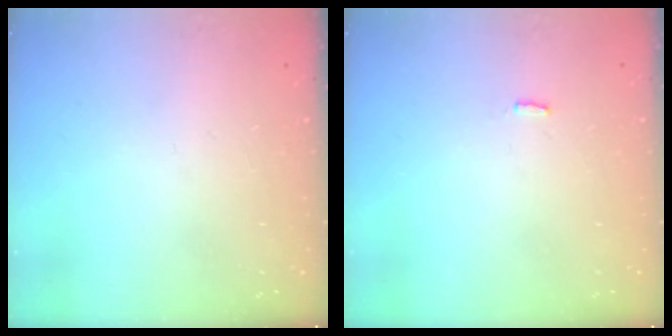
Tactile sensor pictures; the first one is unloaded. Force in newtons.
{"total": 1.3, "press": 1.3, "slide": 0.3}